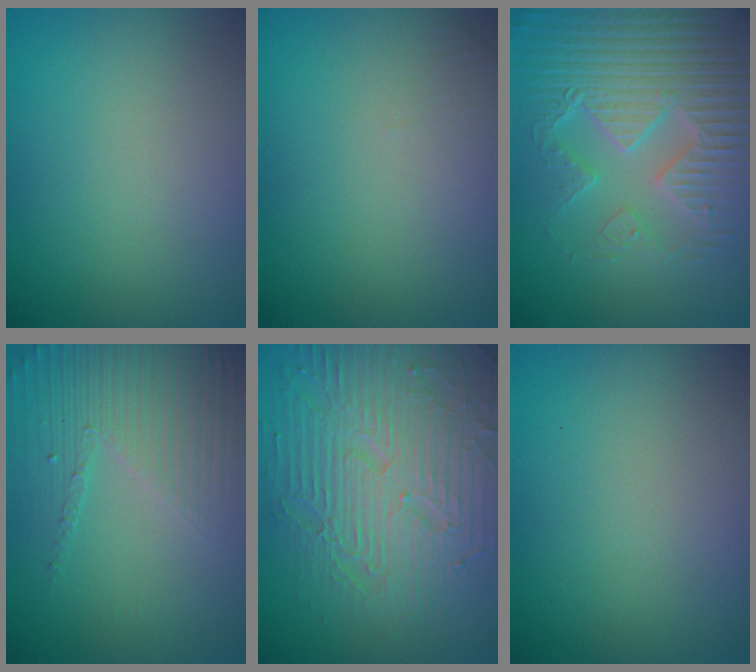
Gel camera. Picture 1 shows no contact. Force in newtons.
{"total": 0.5, "press": 0.4, "slide": 0.4}
{"total": 7.7, "press": 6.1, "slide": 4.7}
{"total": 4.8, "press": 3.2, "slide": 3.5}
{"total": 8.8, "press": 6.3, "slide": 6.1}
{"total": 0.0}